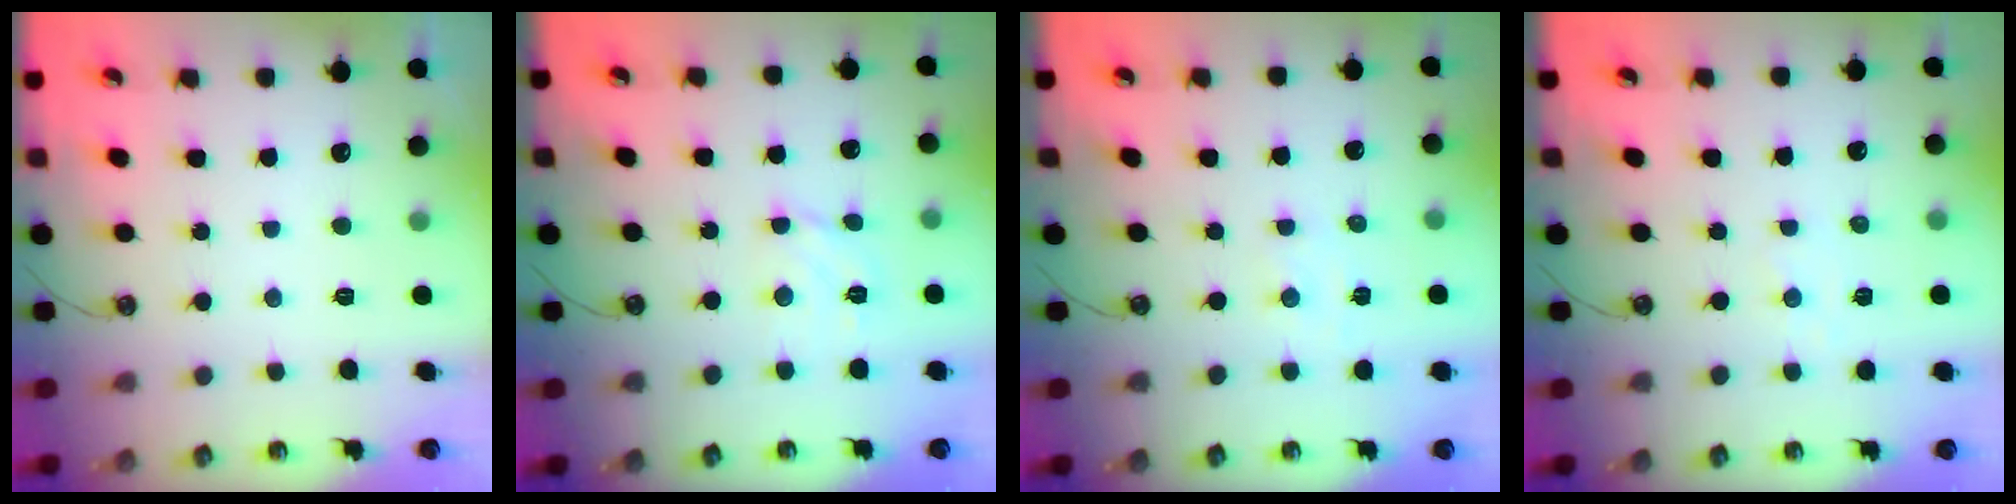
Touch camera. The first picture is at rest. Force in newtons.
{"total": 5.9, "press": 5.9, "slide": 0.7}
{"total": 3.4, "press": 3.3, "slide": 0.6}
{"total": 1.4, "press": 1.4, "slide": 0.2}